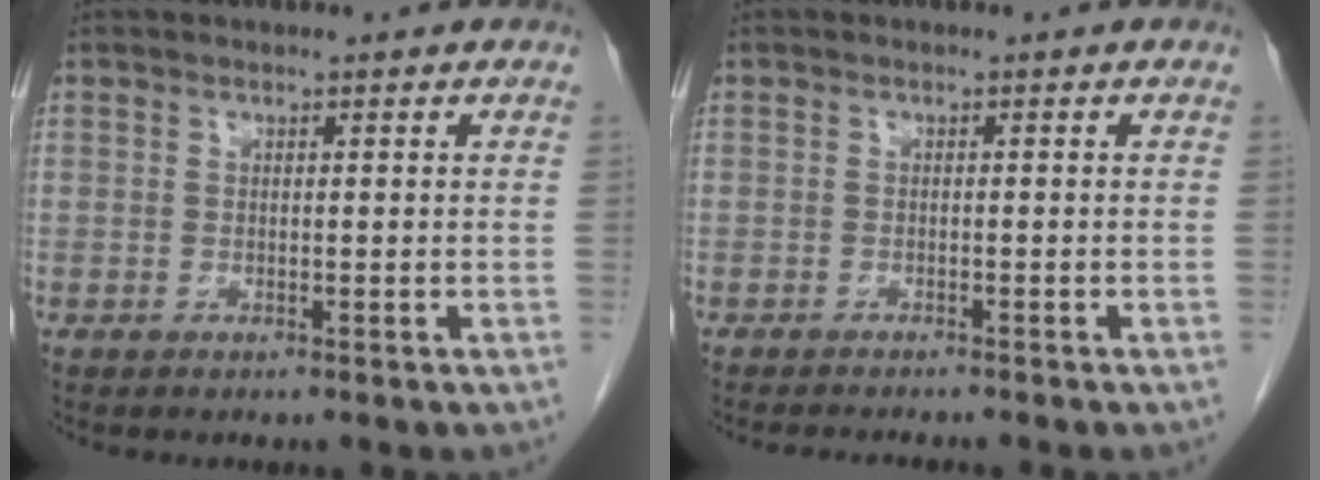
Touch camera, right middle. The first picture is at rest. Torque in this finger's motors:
{"motor_torque": [0.13, 0.02, 0.00, 0.02]}